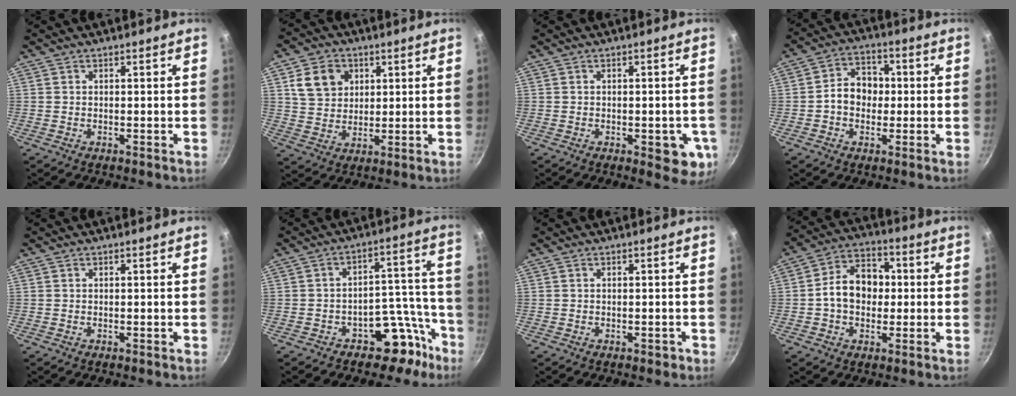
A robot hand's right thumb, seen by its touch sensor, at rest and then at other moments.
{"total": 9.2, "force": [3.3, 7.4, 4.3], "torque": [-0.049, -0.007, 0.065]}
{"total": 6.3, "force": [-2.2, 2.7, 5.2], "torque": [-0.041, 0.006, -0.019]}
{"total": 8.1, "force": [-0.4, 6.3, 5.1], "torque": [-0.059, 0.024, -0.018]}
{"total": 0.0}
{"total": 10.3, "force": [-6.7, 5.8, 5.2], "torque": [-0.025, 0.099, -0.095]}
{"total": 0.6, "force": [-0.4, 0.4, 0.4], "torque": [0.000, 0.000, -0.005]}
{"total": 11.0, "force": [-0.1, 8.1, 7.4], "torque": [-0.101, 0.028, -0.012]}